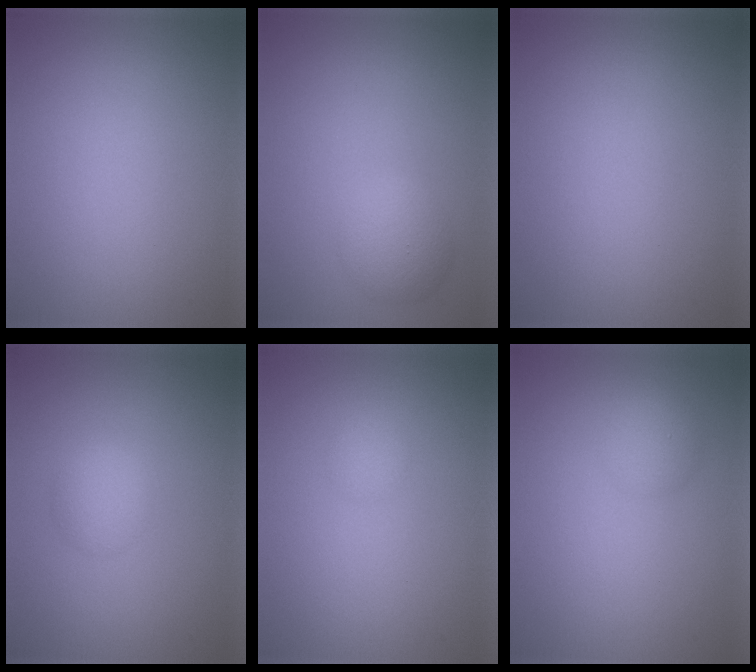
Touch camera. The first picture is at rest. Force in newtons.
{"total": 2.7, "press": 2.7, "slide": 0.2}
{"total": 0.0}
{"total": 2.0, "press": 2.0, "slide": 0.0}
{"total": 1.0, "press": 1.0, "slide": 0.1}
{"total": 1.9, "press": 1.9, "slide": 0.1}